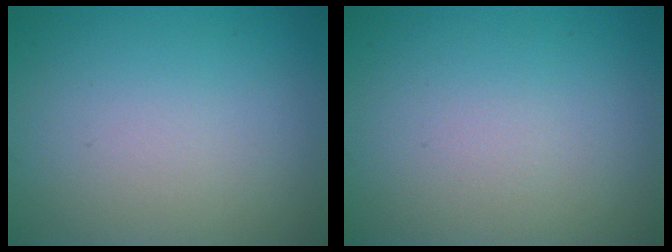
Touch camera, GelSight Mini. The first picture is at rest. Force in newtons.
{"total": 0.0}